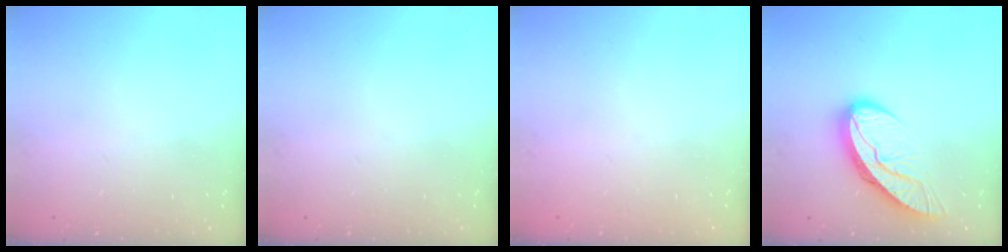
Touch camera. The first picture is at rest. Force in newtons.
{"total": 0.0}
{"total": 0.0}
{"total": 9.8, "press": 9.8, "slide": 1.0}